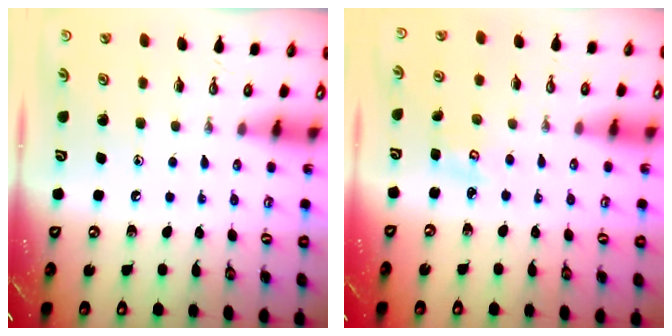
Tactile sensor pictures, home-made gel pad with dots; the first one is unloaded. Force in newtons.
{"total": 2.3, "press": 2.3, "slide": 0.2}